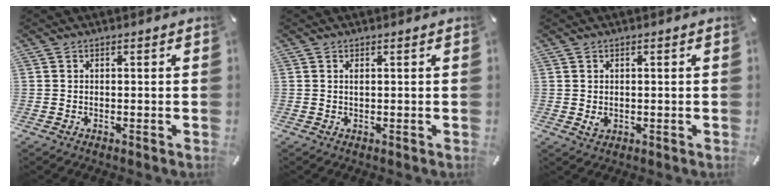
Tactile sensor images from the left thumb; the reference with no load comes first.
{"total": 0.8, "force": [0.2, 0.2, 0.8], "torque": [-0.016, 0.000, 0.003]}
{"total": 1.8, "force": [0.0, 1.5, 0.9], "torque": [-0.009, -0.002, -0.001]}